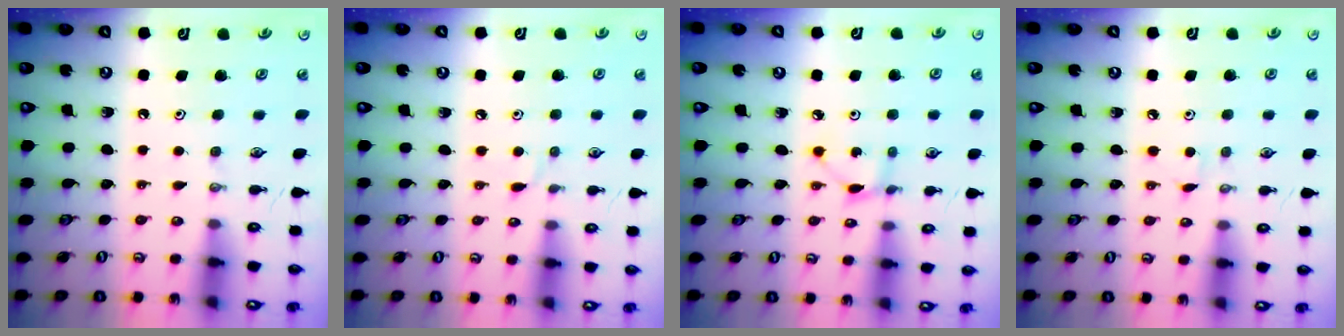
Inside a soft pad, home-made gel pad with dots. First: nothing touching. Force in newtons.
{"total": 3.8, "press": 3.8, "slide": 0.6}
{"total": 1.9, "press": 1.9, "slide": 0.3}
{"total": 2.9, "press": 2.9, "slide": 0.4}